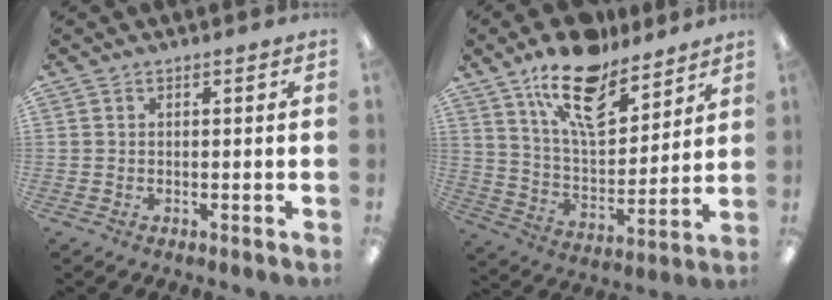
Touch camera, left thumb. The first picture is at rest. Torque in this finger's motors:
{"motor_torque": [0.26, 0.18, 1.50, -1.27, 0.21]}